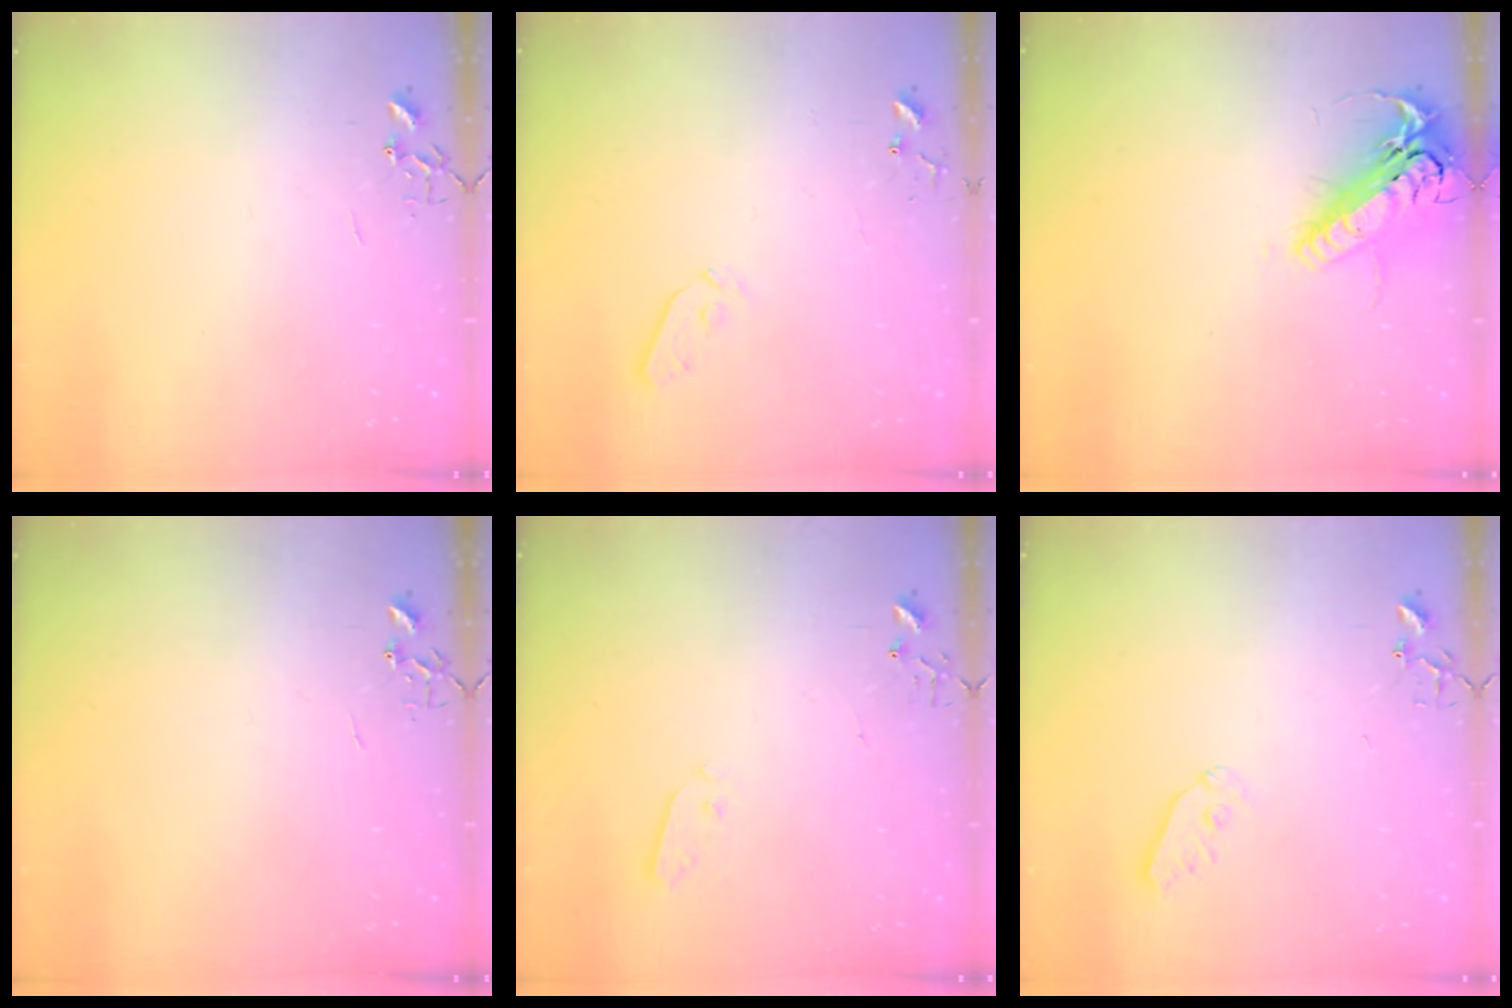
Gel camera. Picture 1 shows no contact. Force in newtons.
{"total": 4.4, "press": 4.3, "slide": 0.6}
{"total": 17.8, "press": 17.5, "slide": 3.4}
{"total": 0.0}
{"total": 3.8, "press": 3.8, "slide": 0.1}
{"total": 6.7, "press": 6.7, "slide": 0.8}